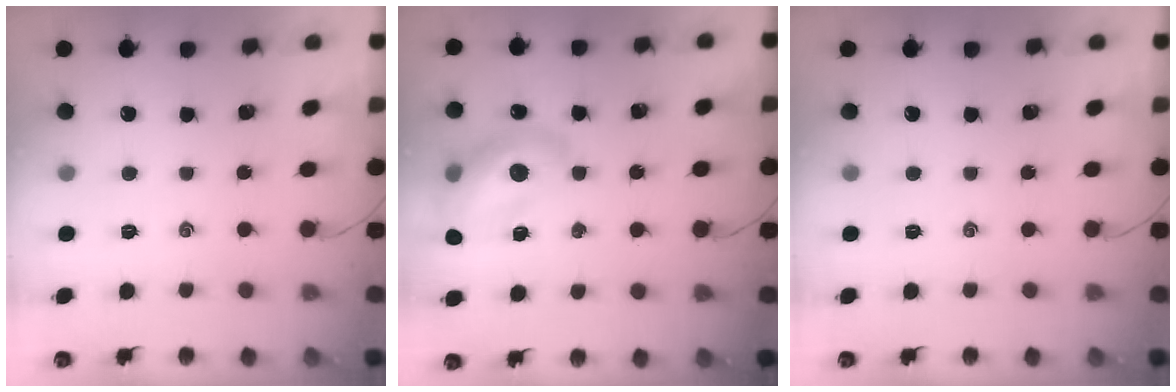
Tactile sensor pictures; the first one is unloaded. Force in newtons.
{"total": 16.9, "press": 16.6, "slide": 3.4}
{"total": 0.0}